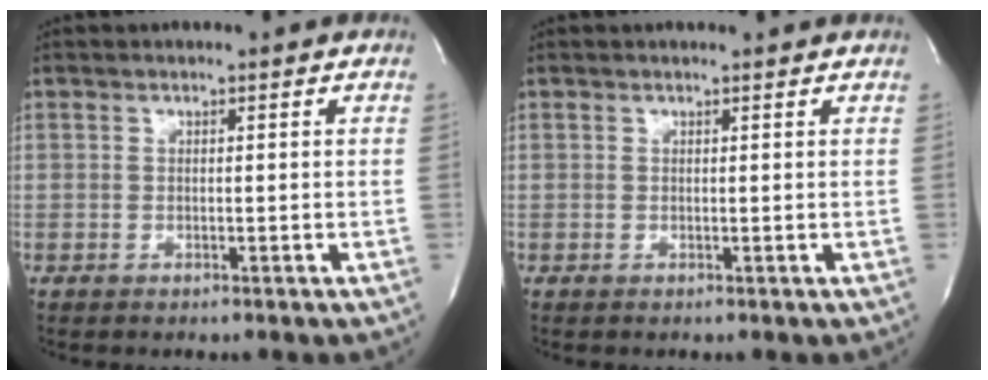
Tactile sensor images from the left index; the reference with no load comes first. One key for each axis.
{"total": 1.1, "fx": 1.1, "fy": 0.1, "fz": 0.1, "tx": -0.010, "ty": 0.001, "tz": 0.009}